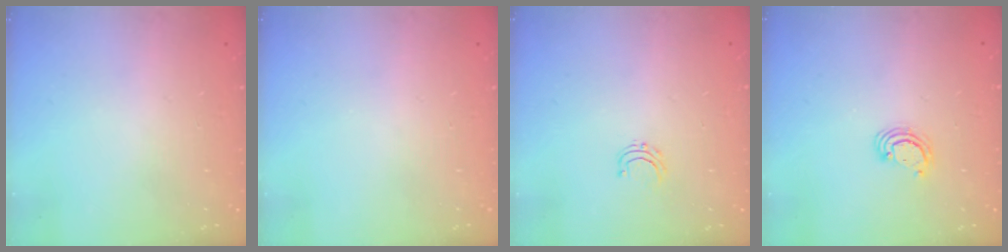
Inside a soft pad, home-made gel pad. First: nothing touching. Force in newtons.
{"total": 0.0}
{"total": 4.0, "press": 4.0, "slide": 0.3}
{"total": 3.1, "press": 3.1, "slide": 0.3}